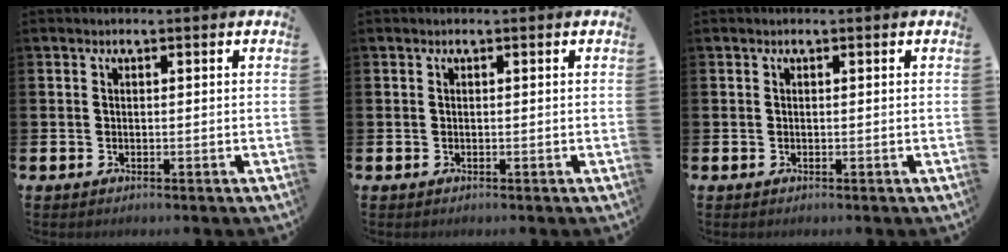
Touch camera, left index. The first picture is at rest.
{"total": 0.0}
{"total": 0.0}